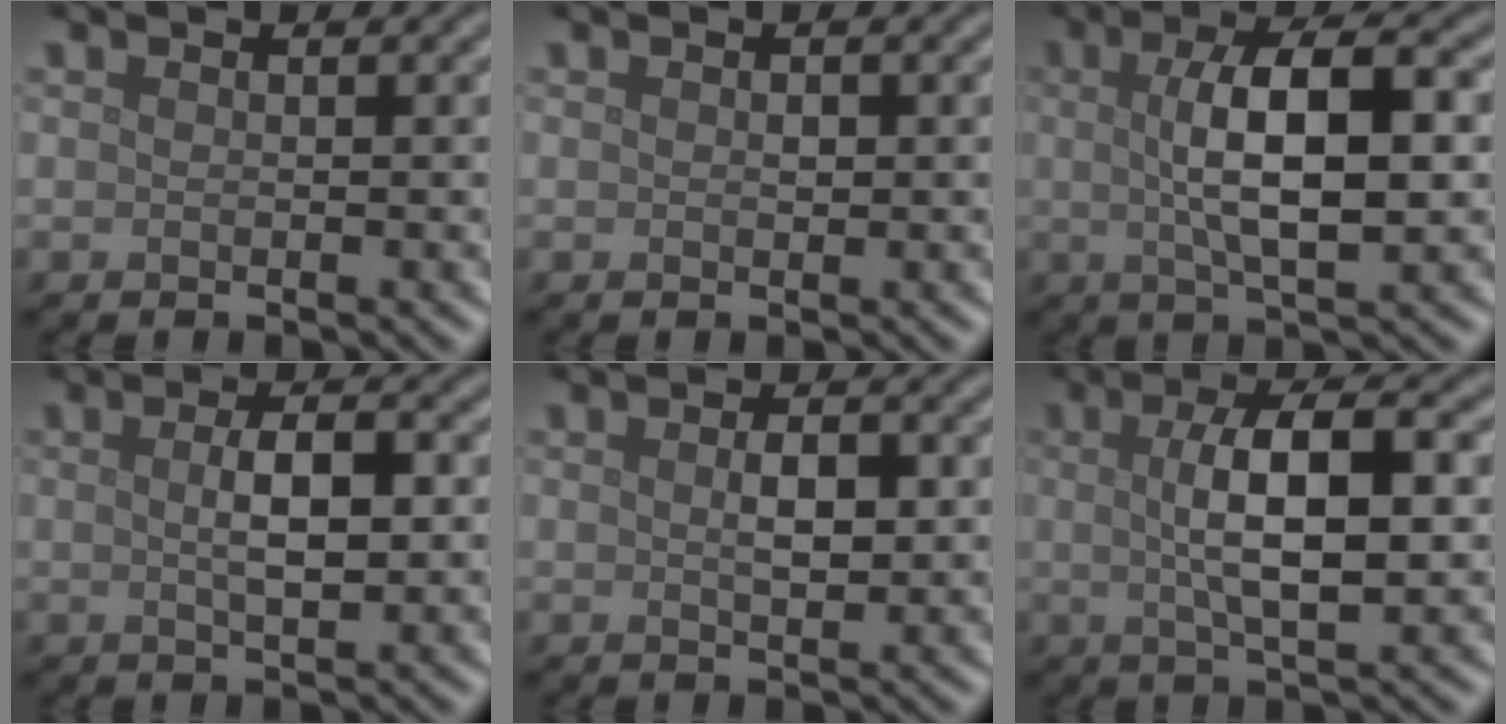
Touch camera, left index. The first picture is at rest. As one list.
[{"total": 0.5, "force": [0.1, 0.4, 0.4], "torque": [-0.006, -0.001, 0.000]}, {"total": 7.6, "force": [0.8, 2.3, 7.2], "torque": [-0.117, 0.008, 0.010]}, {"total": 3.3, "force": [0.3, 1.0, 3.1], "torque": [-0.059, 0.002, 0.003]}, {"total": 2.1, "force": [0.2, 0.9, 1.9], "torque": [-0.037, 0.001, 0.005]}, {"total": 6.7, "force": [0.7, 2.0, 6.4], "torque": [-0.105, 0.009, 0.009]}]